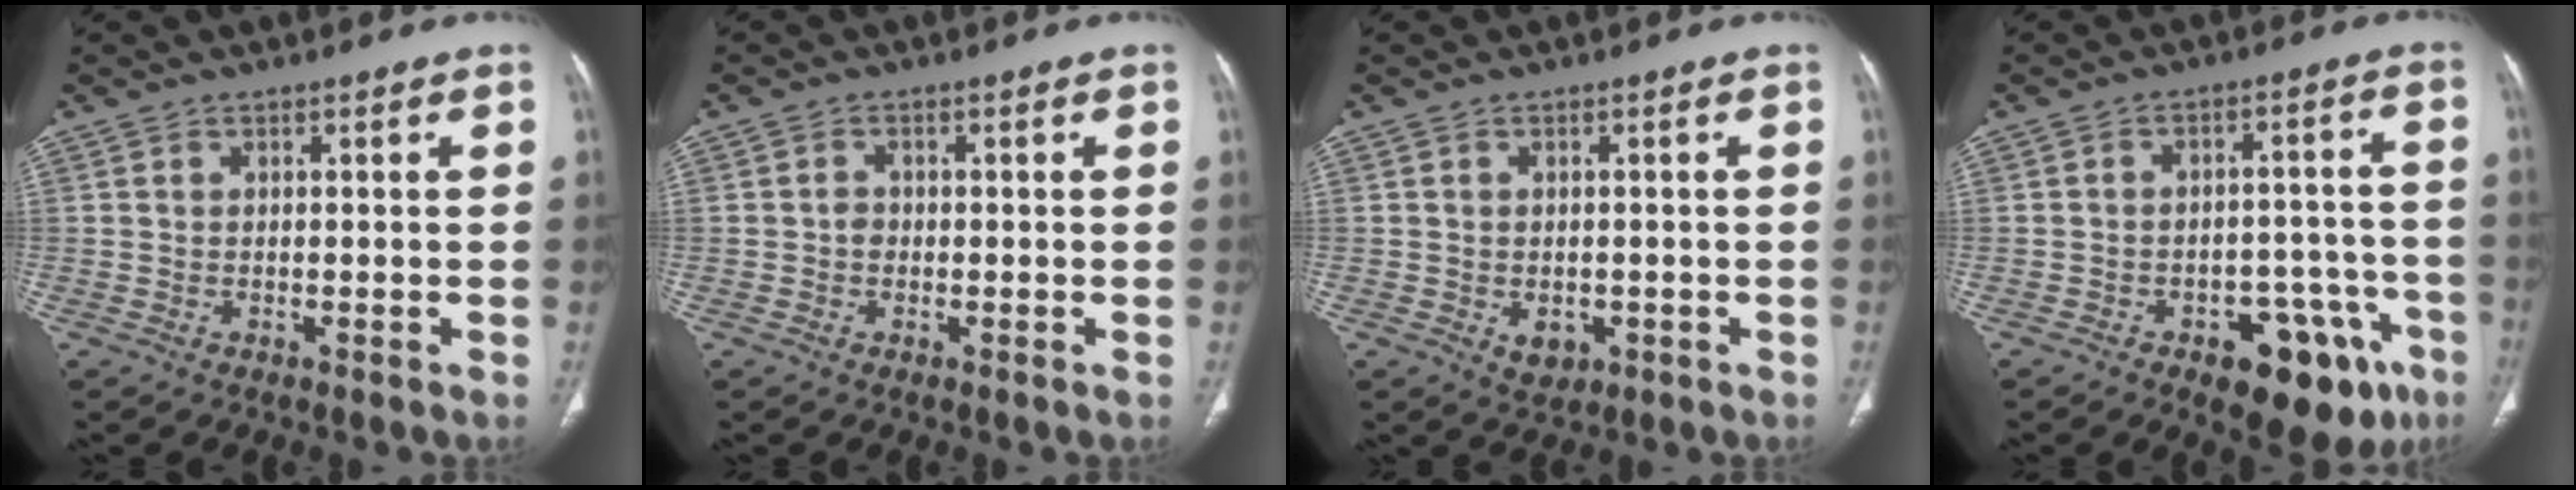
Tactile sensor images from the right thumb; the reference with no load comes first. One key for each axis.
{"total": 1.5, "fx": -0.3, "fy": 1.2, "fz": 0.7, "tx": -0.005, "ty": 0.006, "tz": -0.008}
{"total": 3.2, "fx": -0.9, "fy": 2.3, "fz": 1.9, "tx": -0.019, "ty": 0.000, "tz": -0.002}
{"total": 15.4, "fx": -8.1, "fy": 7.7, "fz": 10.5, "tx": -0.085, "ty": 0.052, "tz": -0.100}